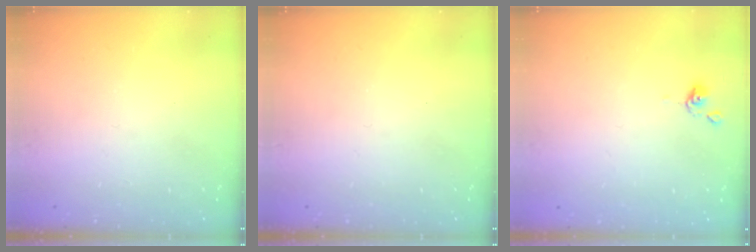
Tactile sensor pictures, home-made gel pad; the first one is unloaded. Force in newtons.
{"total": 0.0}
{"total": 0.9, "press": 0.8, "slide": 0.2}